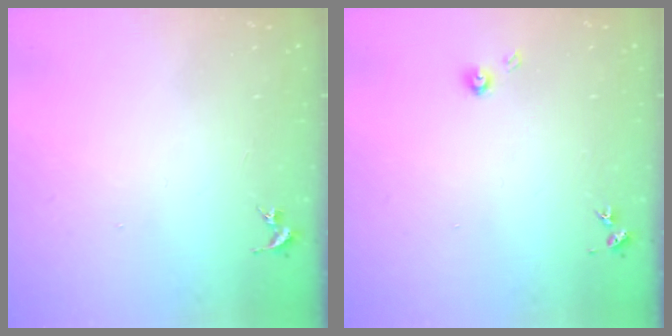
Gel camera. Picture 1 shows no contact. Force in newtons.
{"total": 3.9, "press": 3.9, "slide": 0.5}